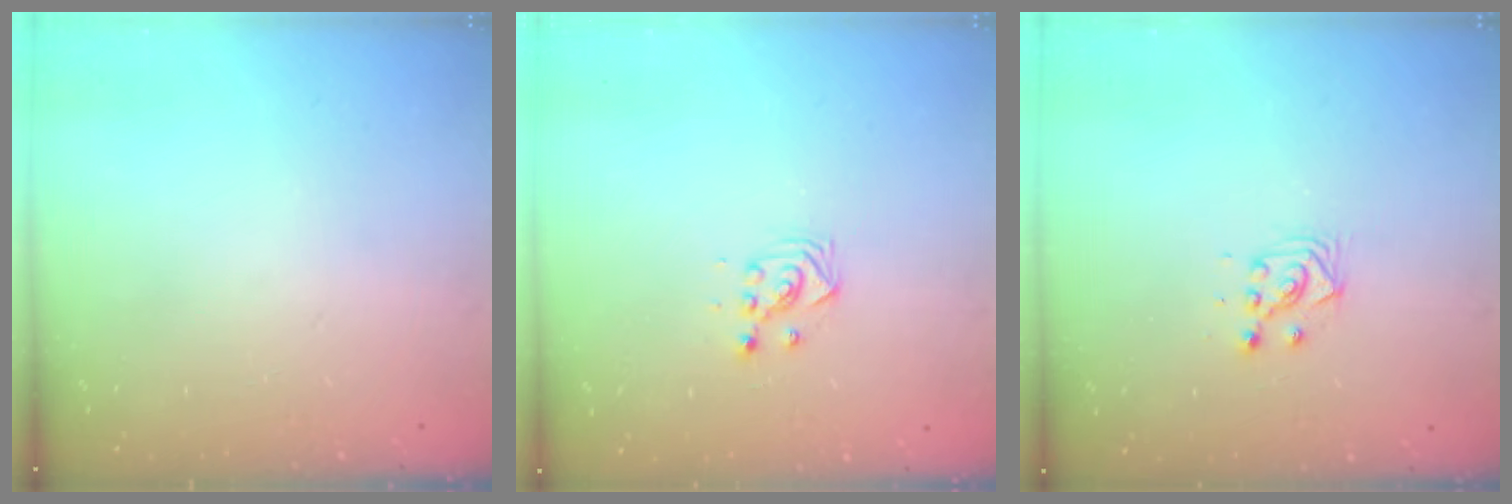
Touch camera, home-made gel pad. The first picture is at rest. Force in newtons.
{"total": 2.9, "press": 2.9, "slide": 0.3}
{"total": 3.5, "press": 3.4, "slide": 1.1}